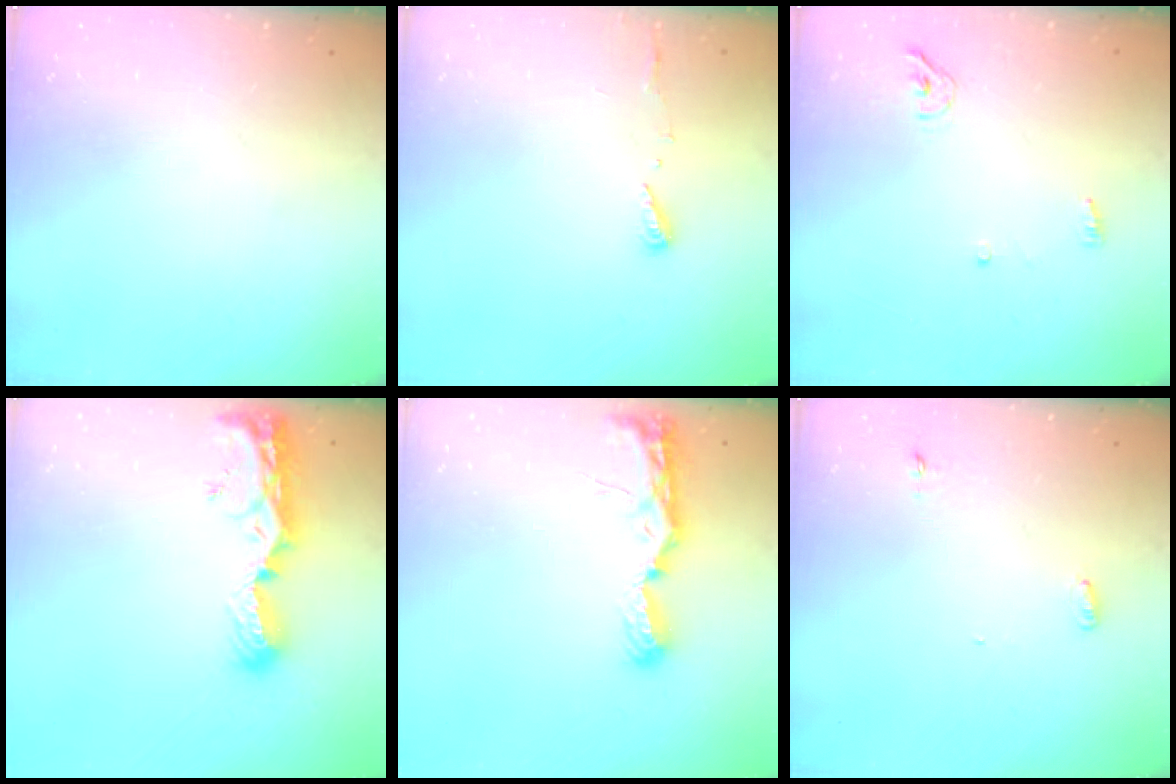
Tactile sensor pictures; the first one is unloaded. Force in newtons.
{"total": 6.3, "press": 6.3, "slide": 0.5}
{"total": 4.4, "press": 4.3, "slide": 1.1}
{"total": 10.3, "press": 10.2, "slide": 1.2}
{"total": 7.7, "press": 7.7, "slide": 0.5}
{"total": 3.0, "press": 2.8, "slide": 0.9}